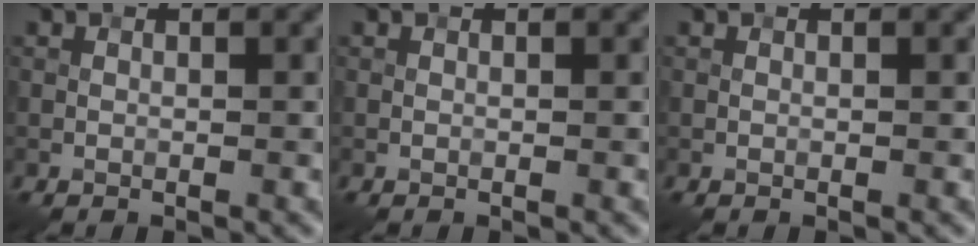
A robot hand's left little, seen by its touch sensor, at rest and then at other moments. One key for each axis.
{"total": 0.0}
{"total": 0.0}